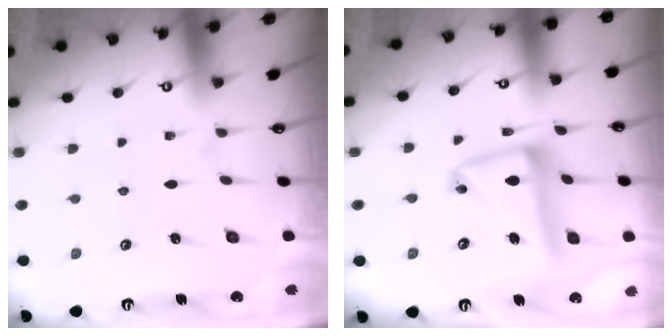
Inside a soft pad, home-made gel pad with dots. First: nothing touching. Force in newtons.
{"total": 14.5, "press": 14.4, "slide": 1.4}